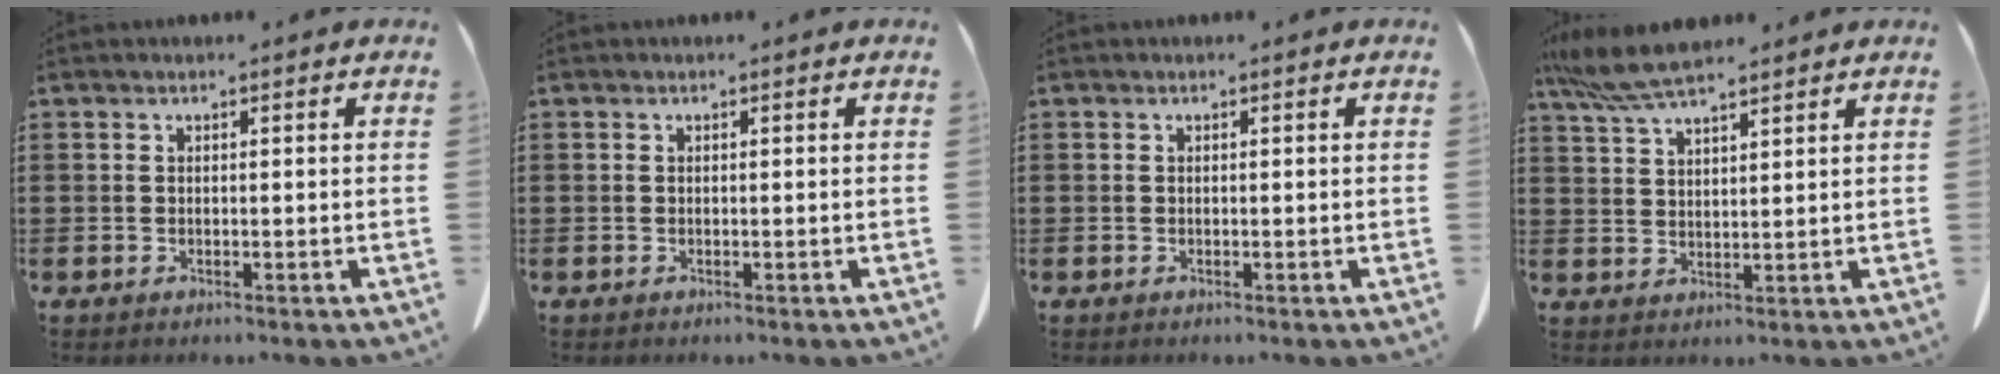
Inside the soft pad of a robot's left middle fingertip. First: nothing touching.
{"total": 0.0}
{"total": 0.0}
{"total": 6.9, "force": [5.8, 1.1, 3.6], "torque": [-0.087, -0.014, 0.109]}